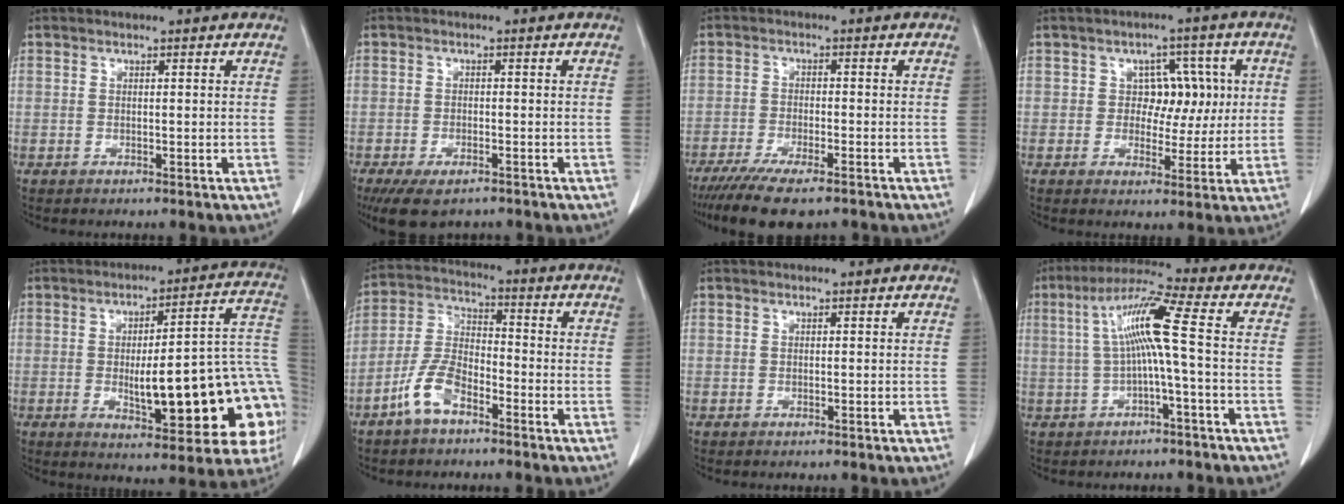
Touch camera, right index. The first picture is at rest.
{"total": 7.1, "force": [-5.2, 2.8, 3.9], "torque": [-0.063, -0.009, -0.081]}
{"total": 10.7, "force": [-8.3, 2.2, 6.4], "torque": [-0.098, -0.020, -0.130]}
{"total": 4.5, "force": [0.5, 3.4, 2.8], "torque": [-0.026, 0.011, 0.008]}
{"total": 22.1, "force": [-4.6, 5.3, 21.0], "torque": [-0.190, 0.033, -0.043]}
{"total": 8.0, "force": [-4.8, 3.5, 5.4], "torque": [-0.126, 0.010, -0.101]}
{"total": 0.0}
{"total": 8.6, "force": [0.2, -0.9, 8.6], "torque": [-0.164, 0.026, 0.004]}